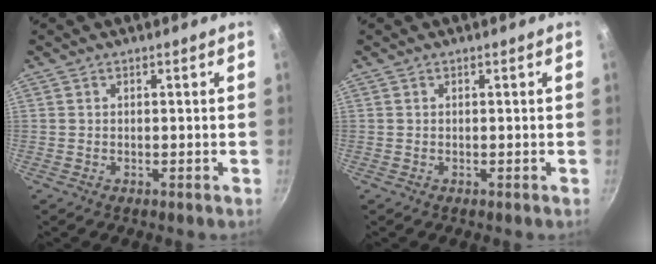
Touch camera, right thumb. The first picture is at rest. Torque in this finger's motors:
{"motor_torque": [0.00, 0.00, 0.01, 0.01, 0.00]}